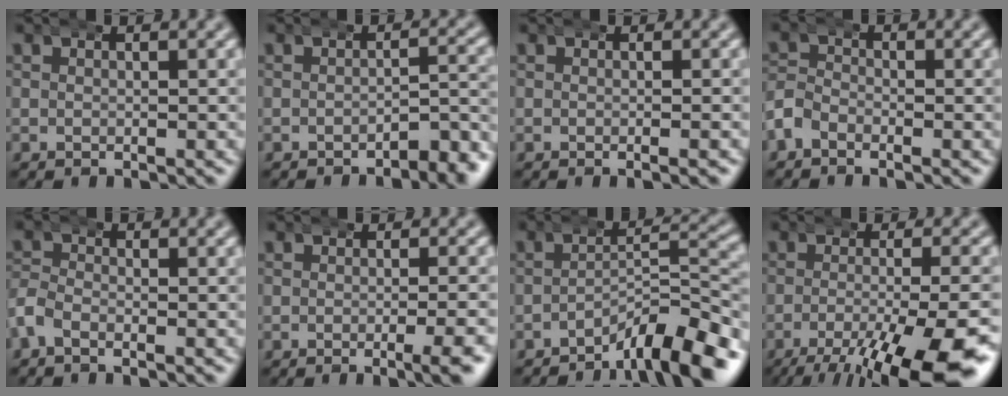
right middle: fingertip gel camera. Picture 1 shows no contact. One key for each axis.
{"total": 3.5, "fx": -2.9, "fy": 0.7, "fz": 1.9, "tx": -0.019, "ty": 0.001, "tz": -0.047}
{"total": 0.5, "fx": -0.4, "fy": 0.0, "fz": 0.3, "tx": -0.003, "ty": 0.005, "tz": -0.009}
{"total": 2.4, "fx": -1.3, "fy": 1.8, "fz": 0.9, "tx": -0.032, "ty": -0.004, "tz": -0.028}
{"total": 2.0, "fx": -1.2, "fy": 1.3, "fz": 1.1, "tx": -0.034, "ty": -0.005, "tz": -0.025}
{"total": 2.7, "fx": -1.4, "fy": -0.2, "fz": 2.3, "tx": -0.029, "ty": 0.004, "tz": -0.025}
{"total": 7.2, "fx": -5.3, "fy": 1.6, "fz": 4.7, "tx": -0.054, "ty": 0.000, "tz": -0.080}
{"total": 10.4, "fx": -5.6, "fy": 3.2, "fz": 8.1, "tx": -0.125, "ty": -0.034, "tz": -0.064}